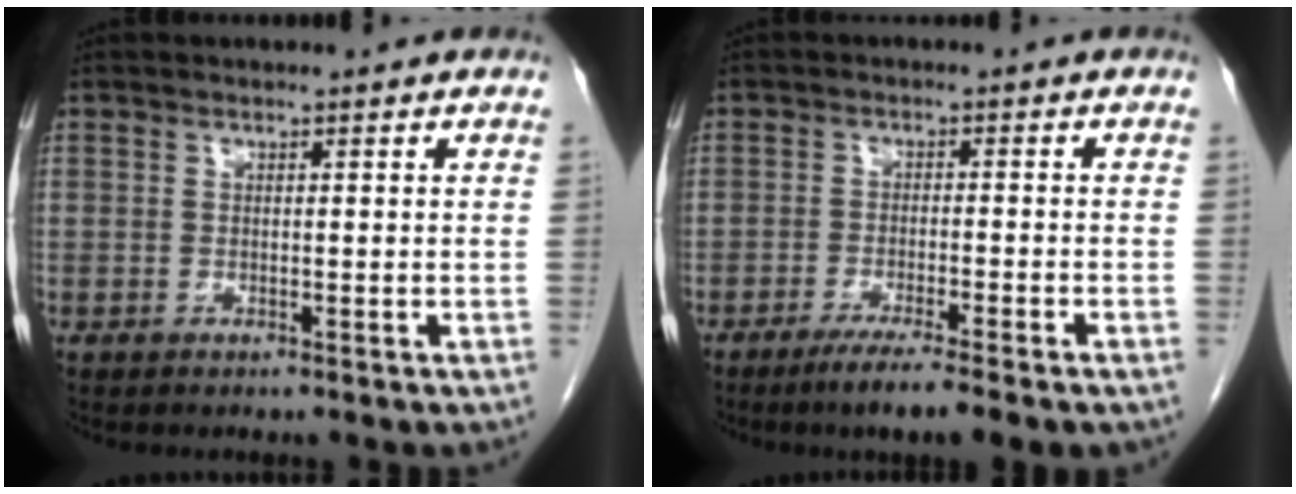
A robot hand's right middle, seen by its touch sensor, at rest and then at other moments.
{"total": 6.6, "force": [-4.7, -0.1, 4.6], "torque": [-0.067, -0.014, -0.072]}